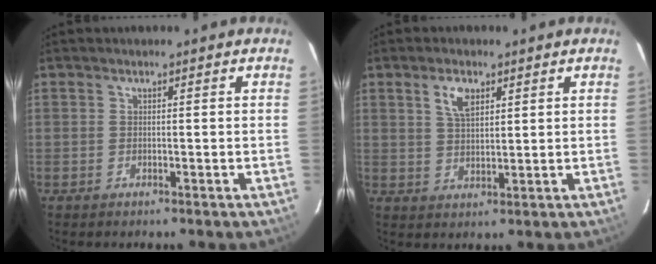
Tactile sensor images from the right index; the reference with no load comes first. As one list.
[{"total": 4.8, "force": [2.5, 2.3, 3.4], "torque": [-0.061, 0.009, 0.048]}]